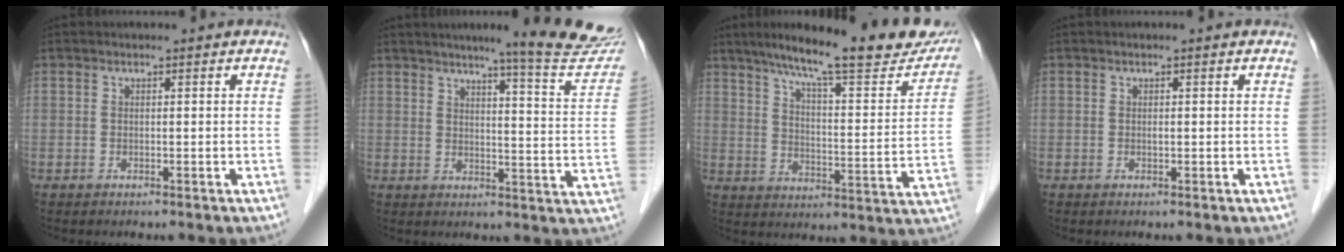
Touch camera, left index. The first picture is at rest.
{"total": 16.2, "force": [14.4, -0.4, 7.3], "torque": [-0.082, -0.068, 0.161]}
{"total": 23.0, "force": [19.1, 3.1, 12.4], "torque": [-0.184, -0.018, 0.255]}
{"total": 0.0}